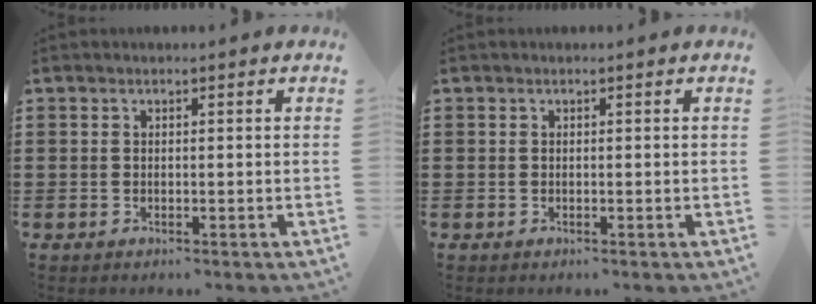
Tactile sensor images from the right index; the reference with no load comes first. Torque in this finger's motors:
{"motor_torque": [-0.66, 1.48, 0.00, 0.00]}